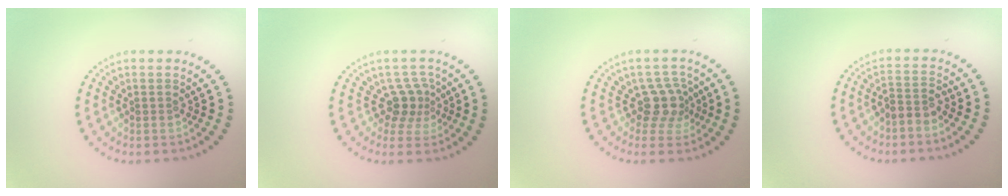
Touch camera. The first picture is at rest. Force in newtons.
{"total": 2.6, "press": 1.7, "slide": 1.9}
{"total": 2.7, "press": 2.1, "slide": 1.7}
{"total": 2.0, "press": 1.6, "slide": 1.1}